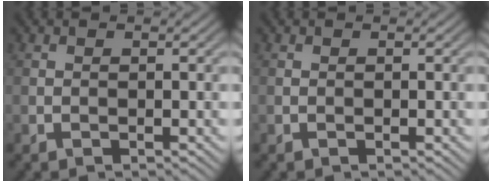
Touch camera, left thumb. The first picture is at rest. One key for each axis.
{"total": 0.0}